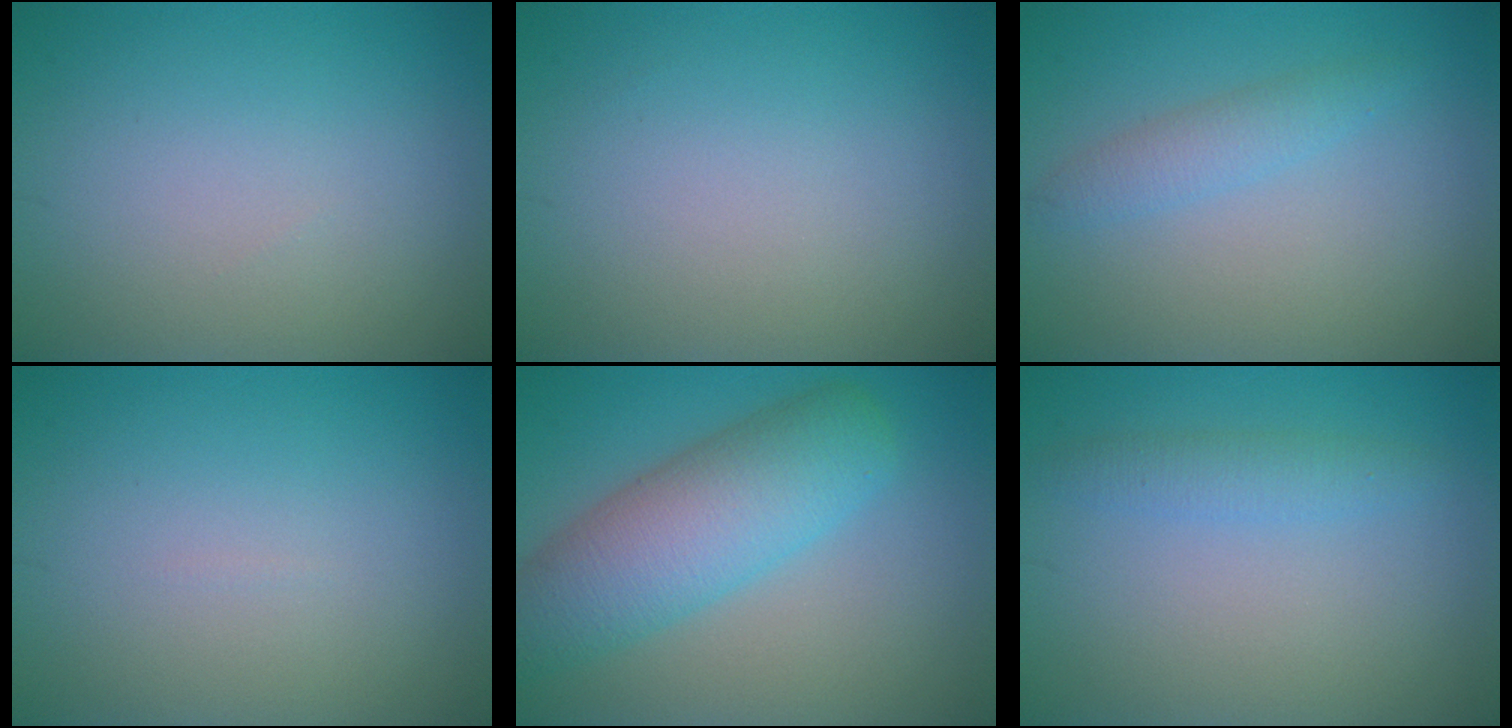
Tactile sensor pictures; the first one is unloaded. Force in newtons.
{"total": 0.0}
{"total": 2.0, "press": 2.0, "slide": 0.1}
{"total": 0.0}
{"total": 7.5, "press": 7.5, "slide": 0.3}
{"total": 1.8, "press": 1.8, "slide": 0.1}